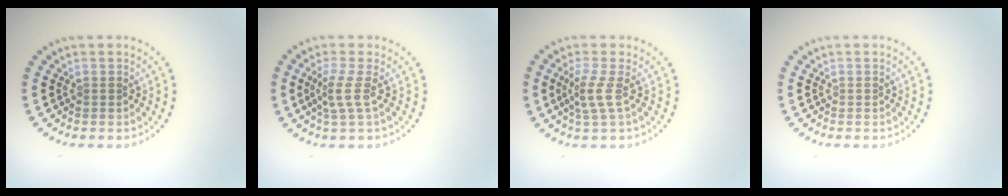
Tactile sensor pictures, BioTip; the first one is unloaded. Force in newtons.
{"total": 2.2, "press": 1.5, "slide": 1.6}
{"total": 2.1, "press": 1.5, "slide": 1.5}
{"total": 0.0}